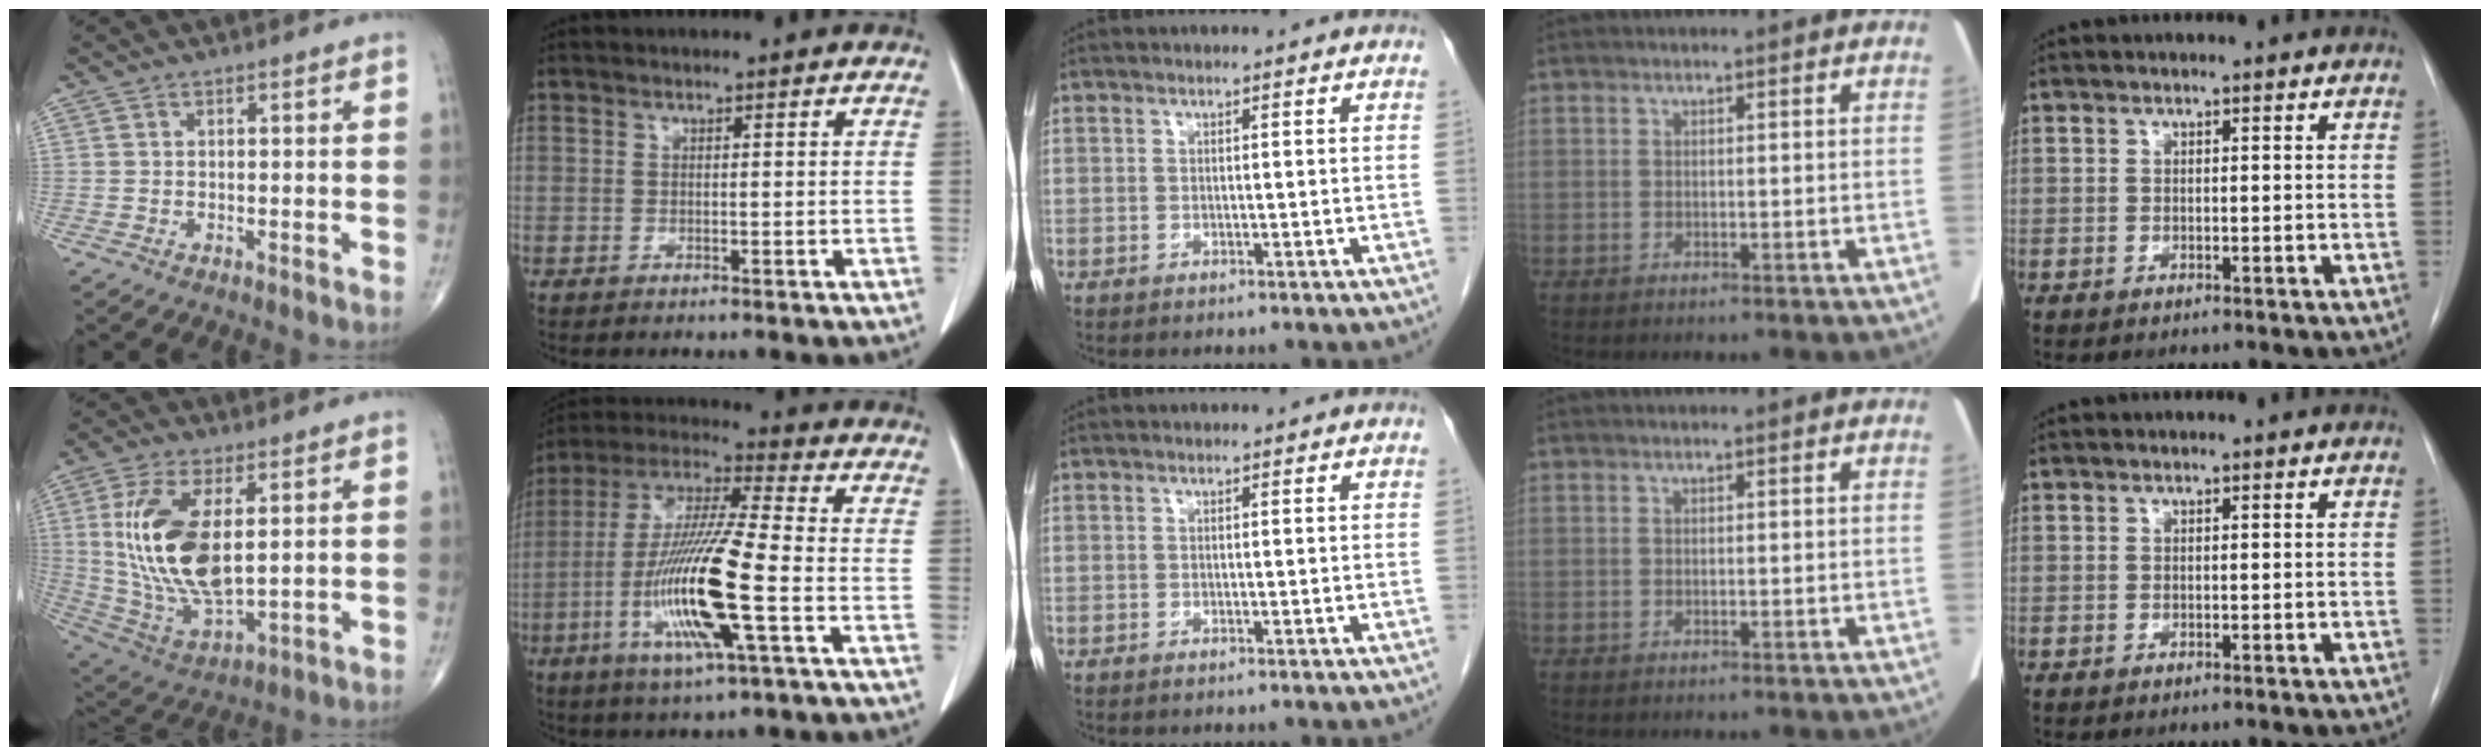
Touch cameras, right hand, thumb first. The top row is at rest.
{"thumb": {"total": 18.2, "force": [3.0, 8.5, 15.8], "torque": [-0.317, -0.023, 0.070]}, "index": {"total": 16.5, "force": [-4.6, 0.8, 15.9], "torque": [-0.326, -0.016, -0.088]}}